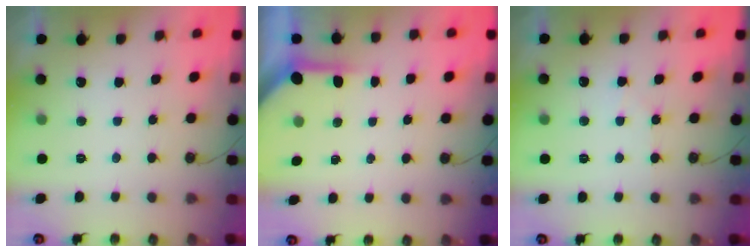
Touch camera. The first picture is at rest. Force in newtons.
{"total": 3.8, "press": 3.8, "slide": 0.4}
{"total": 3.2, "press": 3.1, "slide": 0.6}